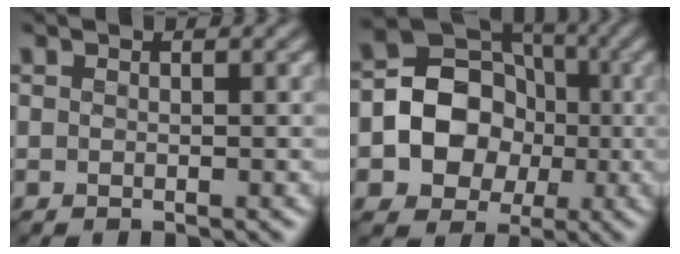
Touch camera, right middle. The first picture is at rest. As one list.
[{"total": 9.0, "force": [-1.3, 7.6, 4.6], "torque": [-0.060, 0.008, -0.040]}]